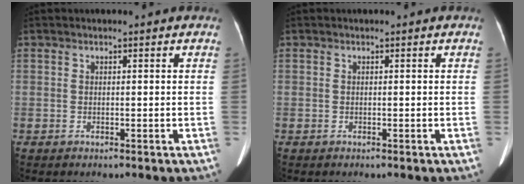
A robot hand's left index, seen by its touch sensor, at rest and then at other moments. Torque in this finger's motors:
{"motor_torque": [-0.01, 0.01, 0.00, 0.00]}